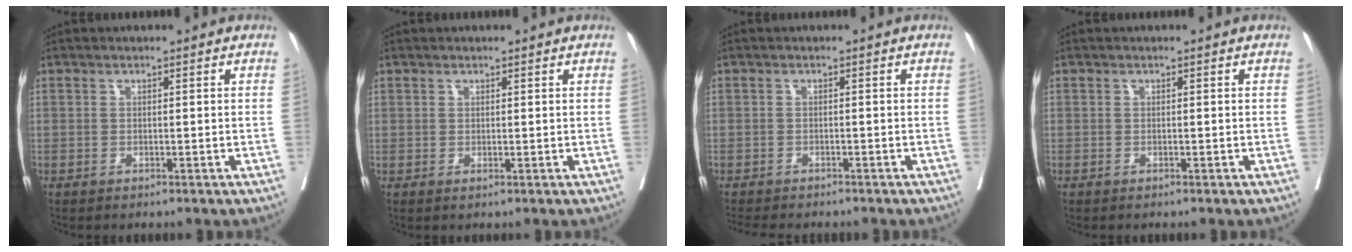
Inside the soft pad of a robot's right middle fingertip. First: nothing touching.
{"total": 0.9, "force": [0.5, 0.7, 0.0], "torque": [0.008, -0.001, 0.004]}
{"total": 6.9, "force": [-6.1, 2.0, 2.6], "torque": [-0.036, -0.005, -0.086]}
{"total": 0.0}